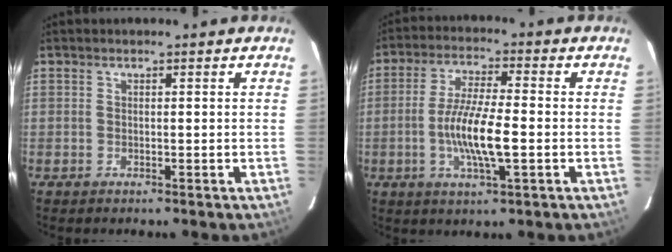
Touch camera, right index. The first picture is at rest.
{"total": 10.0, "force": [-2.2, 1.8, 9.6], "torque": [-0.186, -0.005, -0.043]}